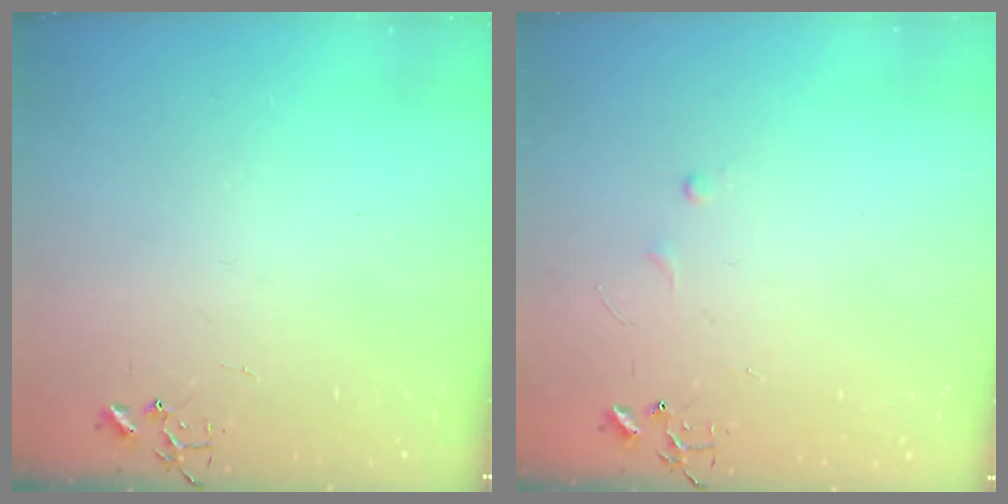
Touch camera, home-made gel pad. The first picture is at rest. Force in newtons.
{"total": 3.4, "press": 3.4, "slide": 0.5}